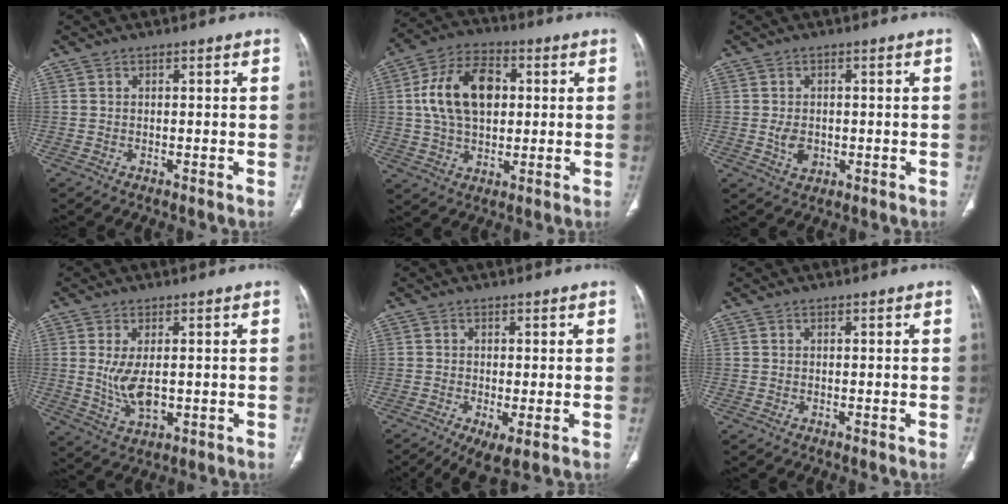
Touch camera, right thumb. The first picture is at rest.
{"total": 14.6, "force": [2.3, 9.4, 10.9], "torque": [-0.178, 0.011, 0.036]}
{"total": 0.6, "force": [-0.3, 0.3, 0.5], "torque": [-0.008, -0.002, -0.006]}
{"total": 6.8, "force": [0.2, 3.3, 5.9], "torque": [-0.119, -0.012, 0.016]}
{"total": 6.9, "force": [-2.7, 2.6, 5.8], "torque": [-0.109, -0.015, -0.044]}
{"total": 0.0}